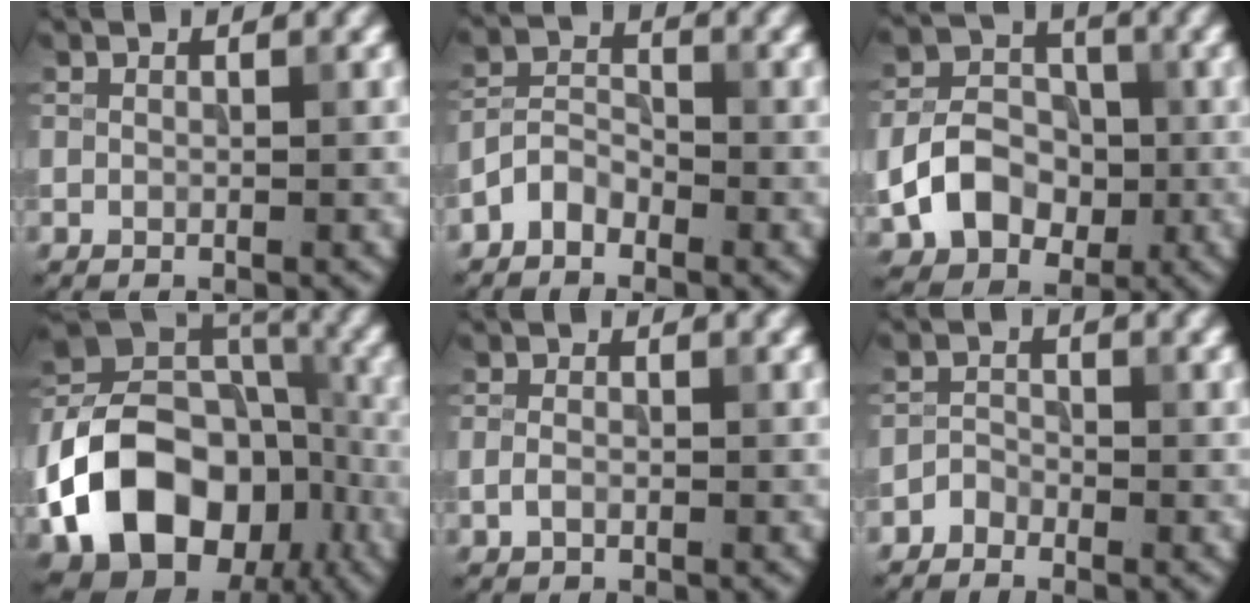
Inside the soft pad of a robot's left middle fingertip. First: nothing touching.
{"total": 2.6, "force": [-1.8, 1.4, 1.1], "torque": [-0.018, 0.011, -0.044]}
{"total": 6.7, "force": [-1.5, 5.2, 3.8], "torque": [-0.072, -0.001, -0.029]}
{"total": 14.8, "force": [-5.7, 10.7, 8.5], "torque": [-0.154, 0.001, -0.108]}
{"total": 1.2, "force": [-0.4, 0.8, 0.8], "torque": [-0.018, 0.001, -0.010]}
{"total": 1.3, "force": [-1.1, 0.6, 0.1], "torque": [0.001, 0.006, -0.024]}